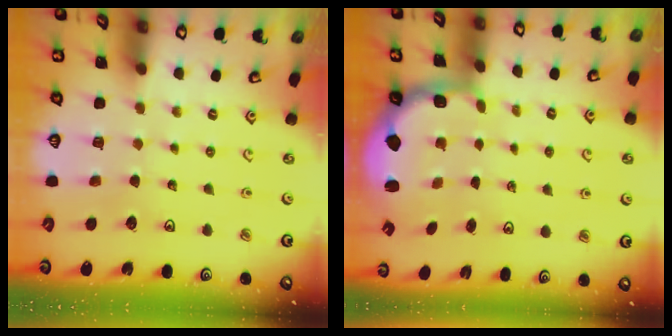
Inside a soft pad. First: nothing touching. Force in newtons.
{"total": 2.5, "press": 1.3, "slide": 2.1}